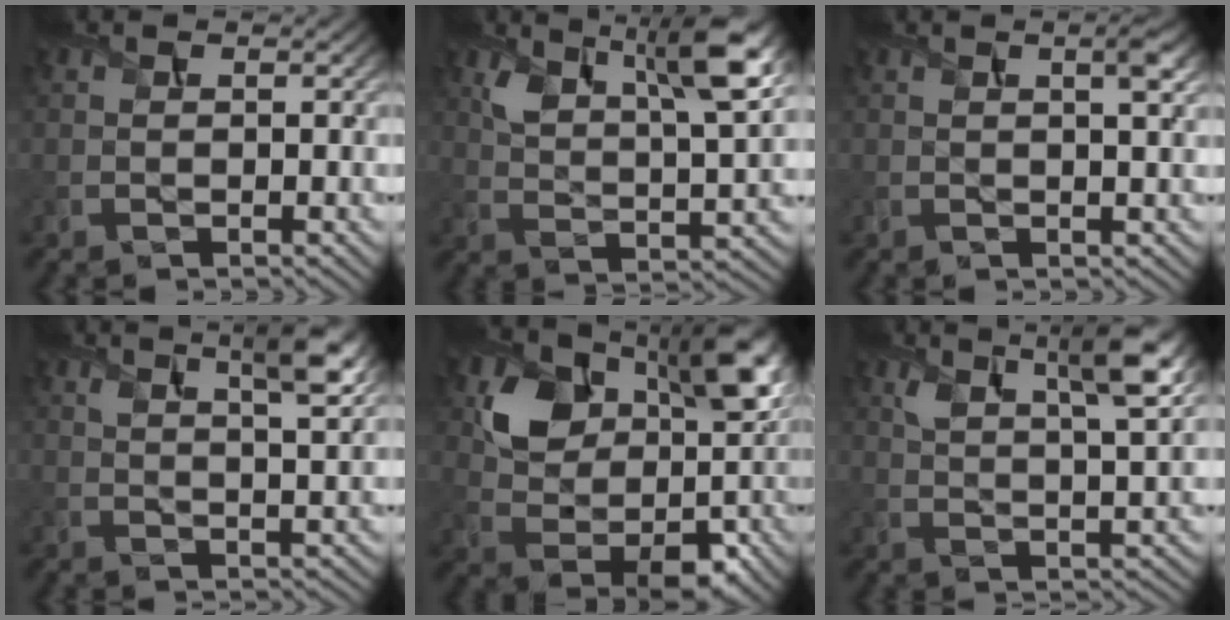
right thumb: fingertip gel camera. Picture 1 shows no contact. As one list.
[{"total": 10.6, "force": [5.3, 4.2, 8.2], "torque": [-0.152, -0.002, 0.100]}, {"total": 2.4, "force": [1.0, 0.5, 2.2], "torque": [-0.035, 0.004, 0.015]}, {"total": 6.3, "force": [3.6, 1.4, 5.0], "torque": [-0.076, 0.007, 0.060]}, {"total": 11.2, "force": [3.9, 7.9, 6.9], "torque": [-0.122, -0.023, 0.080]}, {"total": 8.8, "force": [5.0, 2.4, 6.9], "torque": [-0.124, 0.005, 0.091]}]